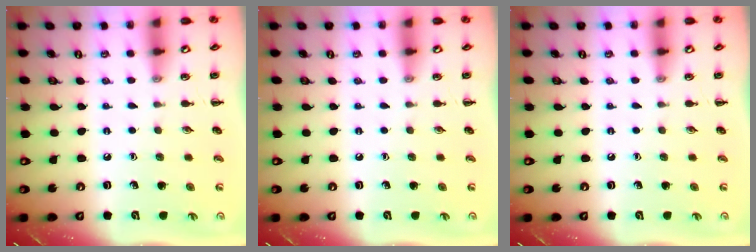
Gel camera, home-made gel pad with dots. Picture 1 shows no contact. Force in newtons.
{"total": 0.0}
{"total": 0.0}